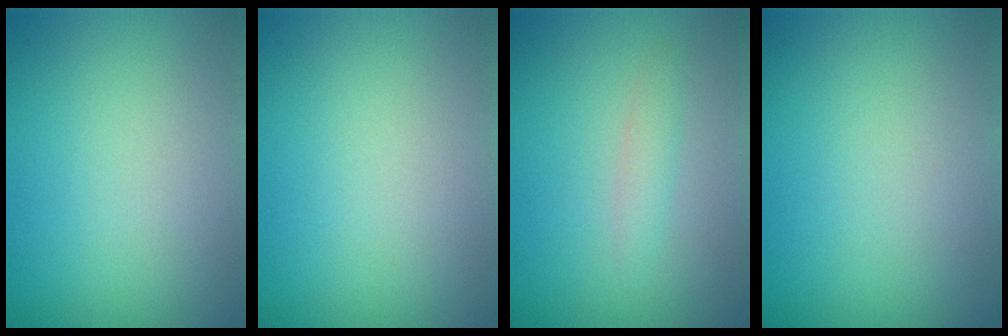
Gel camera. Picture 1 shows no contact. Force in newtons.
{"total": 0.0}
{"total": 1.2, "press": 1.2, "slide": 0.0}
{"total": 0.0}